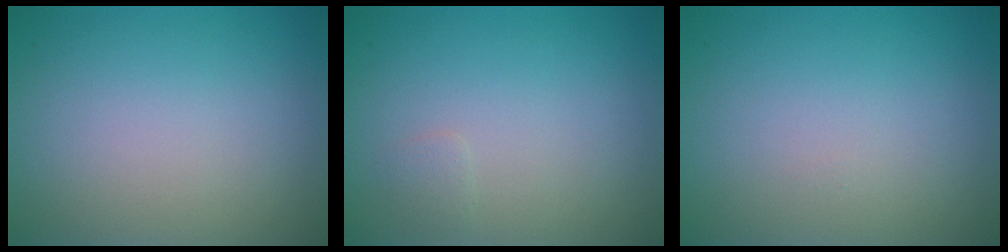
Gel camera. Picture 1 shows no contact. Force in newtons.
{"total": 0.6, "press": 0.6, "slide": 0.0}
{"total": 0.0}